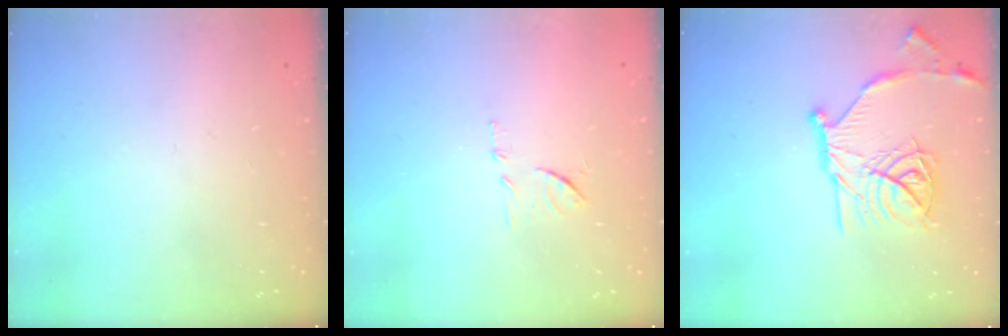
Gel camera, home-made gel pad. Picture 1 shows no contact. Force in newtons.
{"total": 8.2, "press": 8.2, "slide": 0.6}
{"total": 19.6, "press": 19.5, "slide": 1.7}